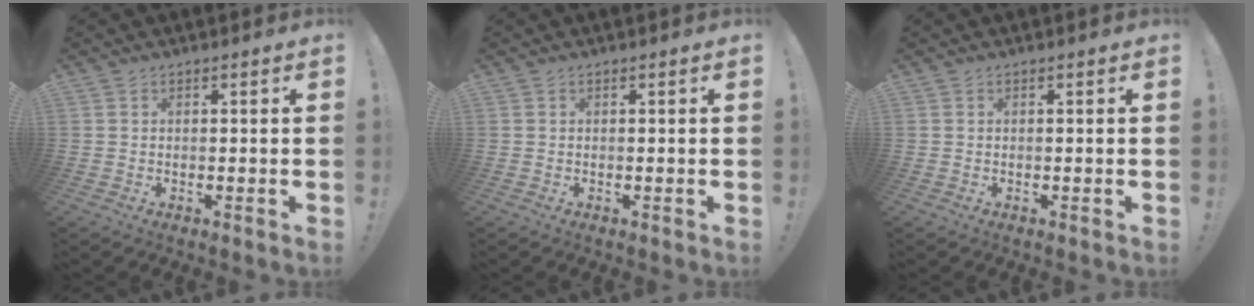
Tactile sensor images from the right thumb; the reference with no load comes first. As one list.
[{"total": 0.0}, {"total": 0.0}]